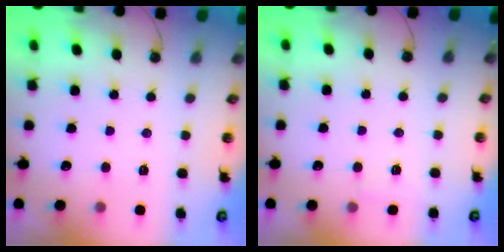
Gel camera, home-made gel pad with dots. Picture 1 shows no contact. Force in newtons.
{"total": 2.2, "press": 2.1, "slide": 0.3}